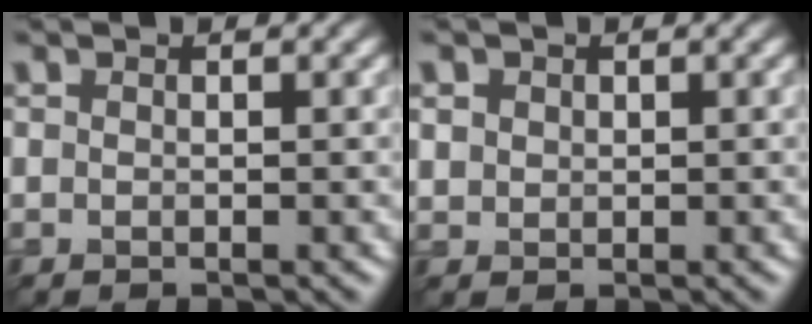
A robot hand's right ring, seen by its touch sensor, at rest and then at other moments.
{"total": 1.3, "force": [0.4, 1.2, 0.3], "torque": [-0.007, -0.006, 0.014]}